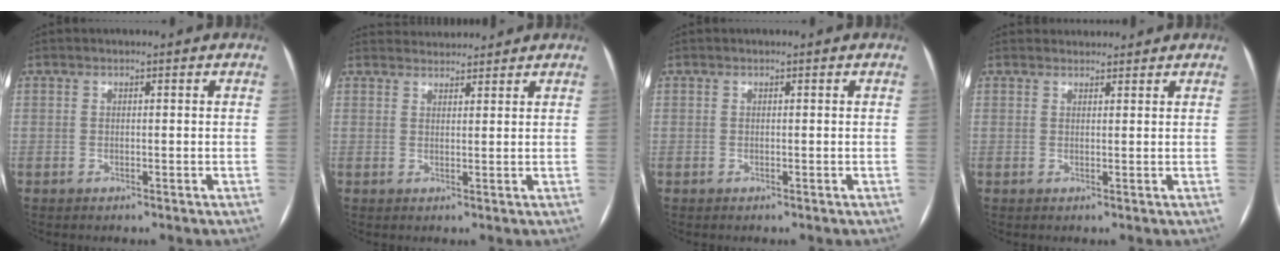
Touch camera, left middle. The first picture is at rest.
{"total": 4.5, "force": [4.4, 0.8, 0.2], "torque": [-0.007, 0.028, 0.067]}
{"total": 0.0}
{"total": 2.9, "force": [2.8, 0.8, 0.0], "torque": [0.000, 0.023, 0.039]}